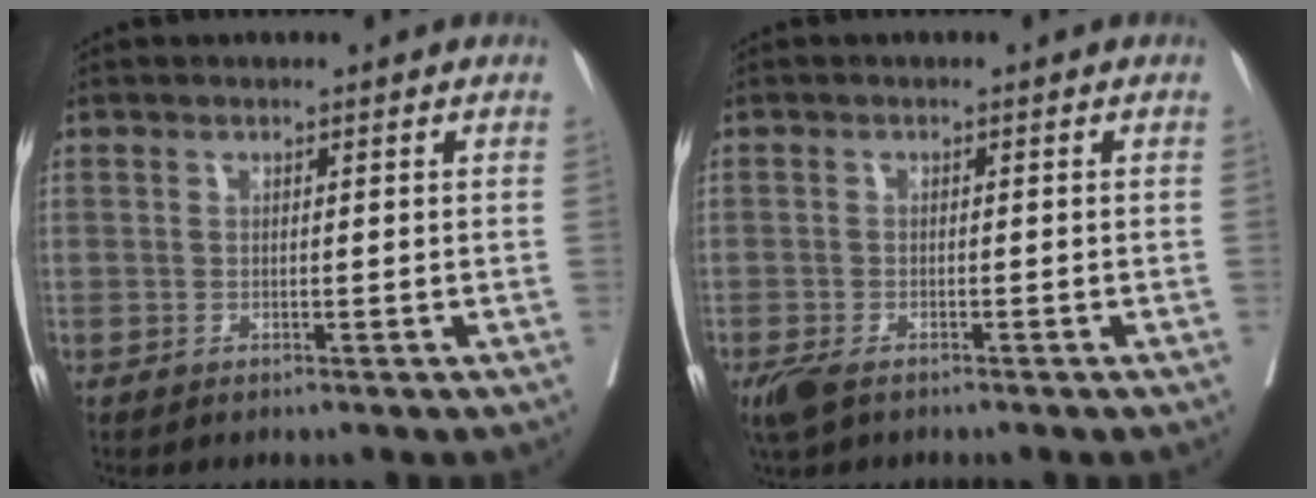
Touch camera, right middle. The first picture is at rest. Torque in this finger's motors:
{"motor_torque": [0.12, -0.12, 0.16, 0.05]}